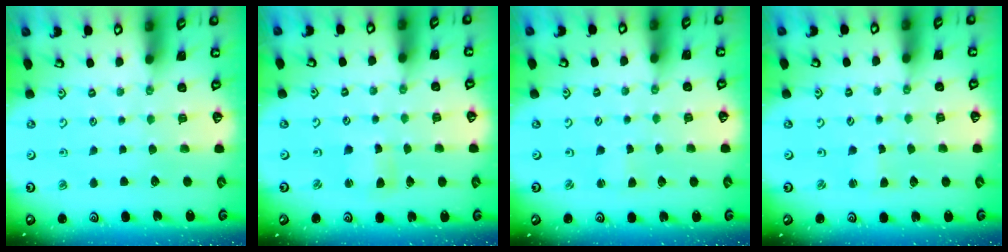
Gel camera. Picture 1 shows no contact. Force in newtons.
{"total": 2.4, "press": 2.4, "slide": 0.2}
{"total": 1.6, "press": 1.6, "slide": 0.3}
{"total": 1.6, "press": 1.6, "slide": 0.3}